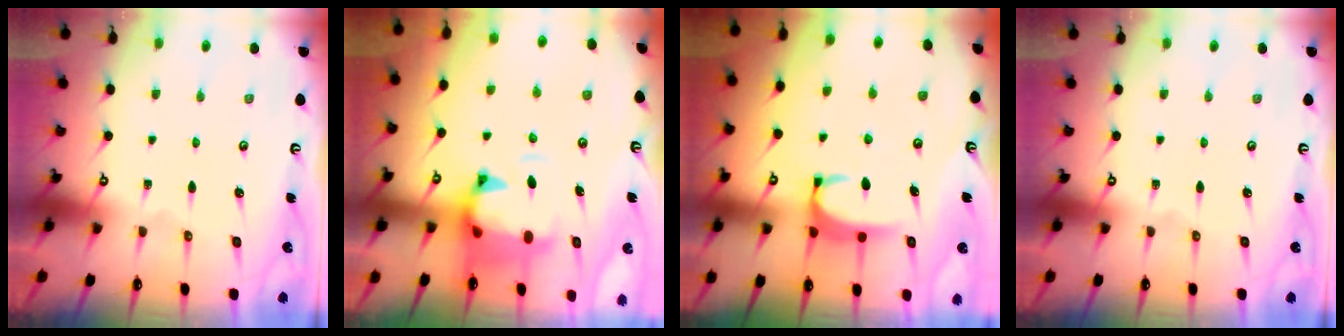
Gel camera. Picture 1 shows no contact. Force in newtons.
{"total": 1.6, "press": 1.2, "slide": 1.1}
{"total": 2.0, "press": 2.0, "slide": 0.5}
{"total": 0.0}